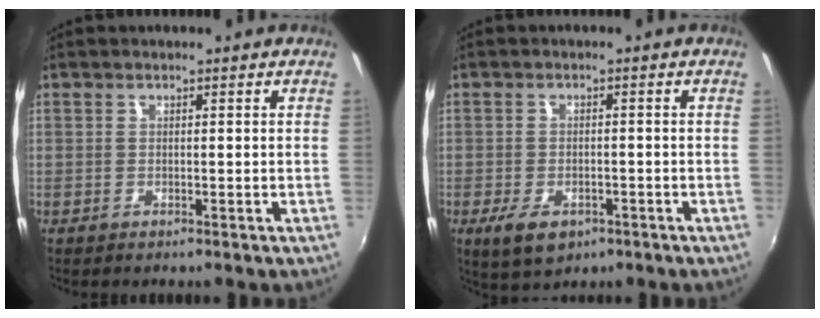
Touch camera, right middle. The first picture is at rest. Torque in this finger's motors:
{"motor_torque": [0.78, -0.71, 0.07, 0.07]}